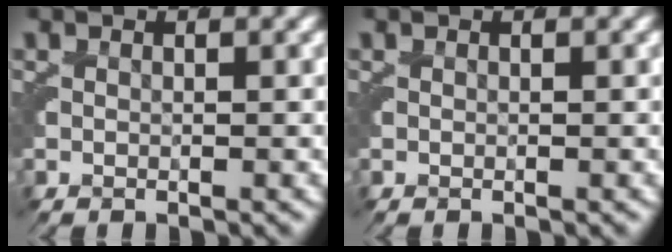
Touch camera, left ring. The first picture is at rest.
{"total": 0.0}